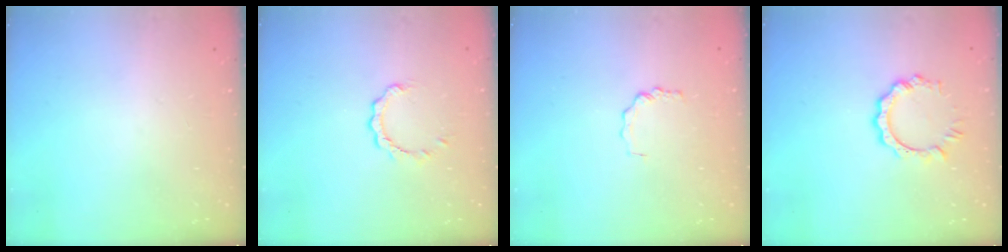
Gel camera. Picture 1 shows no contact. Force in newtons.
{"total": 2.5, "press": 2.5, "slide": 0.3}
{"total": 2.1, "press": 2.1, "slide": 0.3}
{"total": 5.7, "press": 5.7, "slide": 0.5}